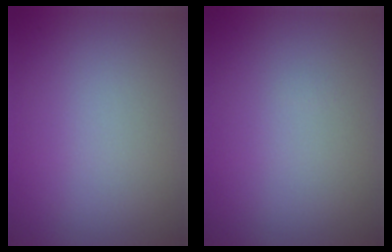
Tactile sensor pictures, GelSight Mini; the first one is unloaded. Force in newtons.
{"total": 0.0}